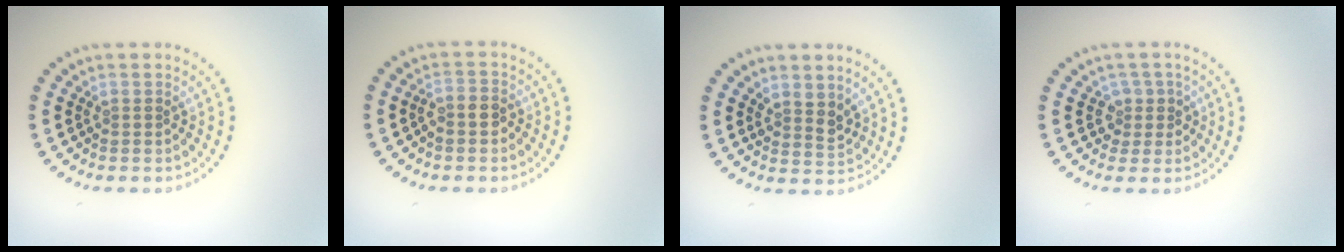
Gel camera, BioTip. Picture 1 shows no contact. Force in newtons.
{"total": 1.5, "press": 1.3, "slide": 0.8}
{"total": 1.9, "press": 1.6, "slide": 1.0}
{"total": 1.9, "press": 1.5, "slide": 1.2}